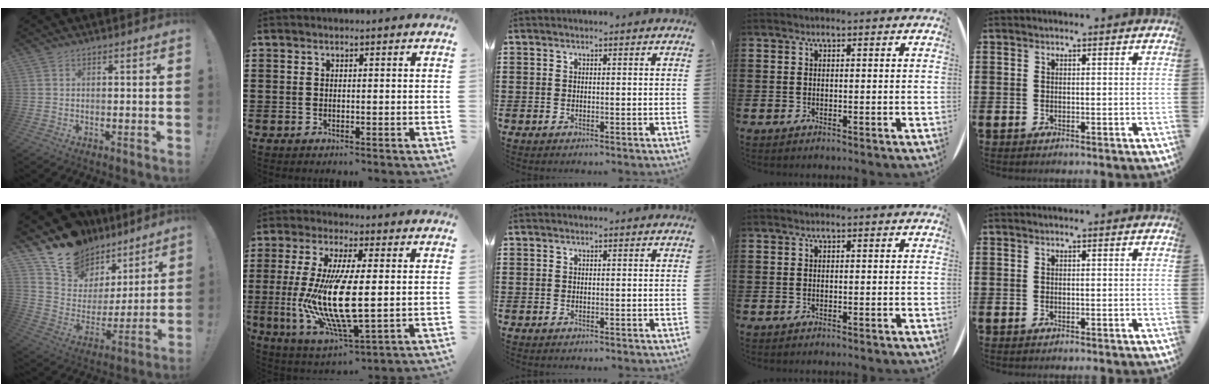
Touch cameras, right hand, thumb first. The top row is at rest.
{"thumb": {"total": 15.1, "force": [12.5, 8.2, 2.2], "torque": [-0.053, -0.105, 0.243]}, "index": {"total": 13.4, "force": [0.0, 4.4, 12.6], "torque": [-0.278, -0.020, -0.004]}}